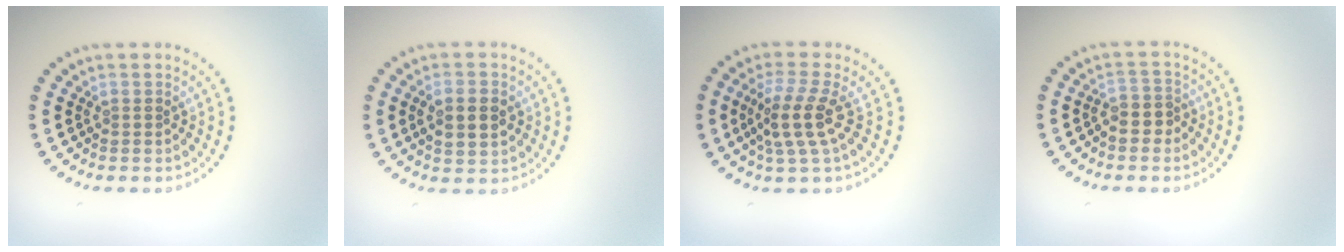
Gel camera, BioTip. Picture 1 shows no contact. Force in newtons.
{"total": 3.2, "press": 3.2, "slide": 0.2}
{"total": 3.6, "press": 3.0, "slide": 2.0}
{"total": 2.4, "press": 2.1, "slide": 1.1}